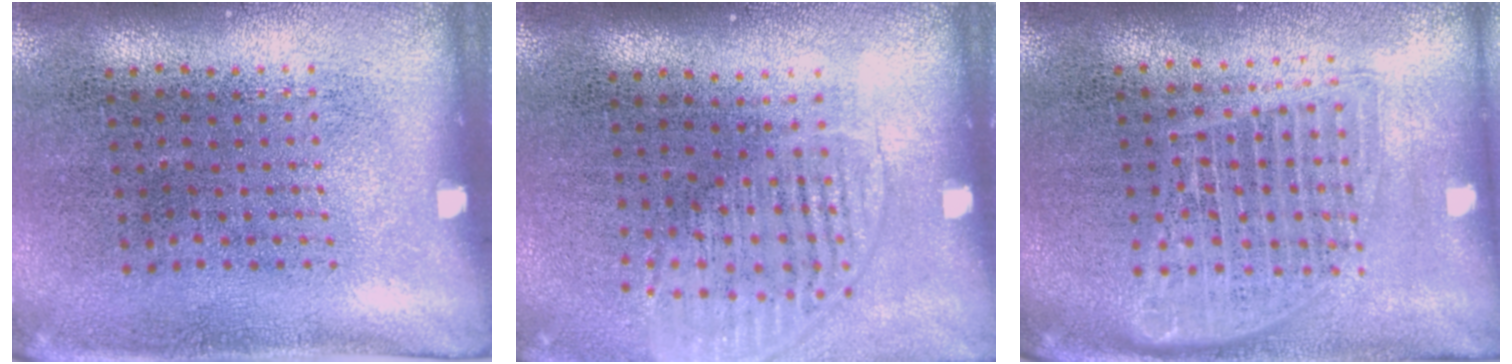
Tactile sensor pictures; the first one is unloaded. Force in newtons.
{"total": 1.3, "press": 1.1, "slide": 0.7}
{"total": 1.6, "press": 1.4, "slide": 0.8}